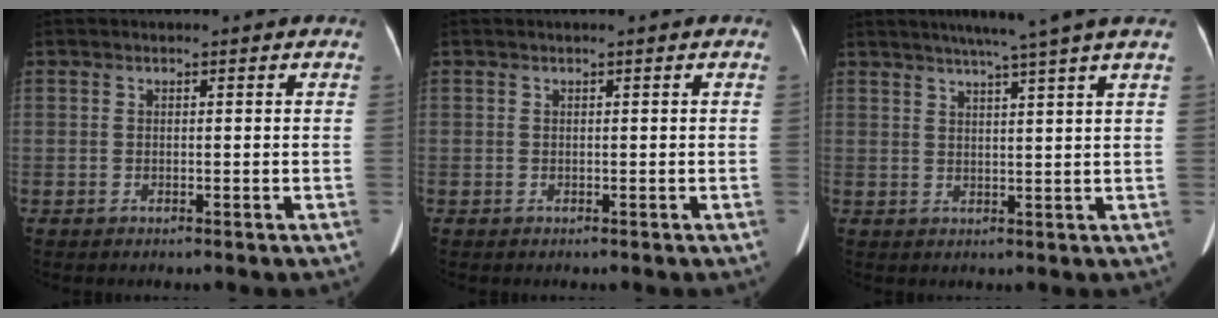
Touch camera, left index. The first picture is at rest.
{"total": 0.0}
{"total": 8.8, "force": [6.8, -1.7, 5.4], "torque": [-0.075, 0.014, 0.081]}